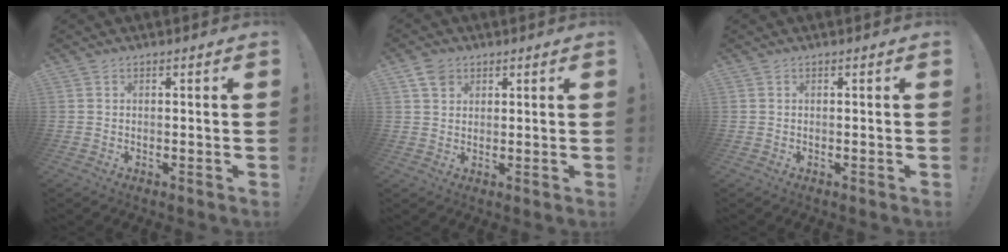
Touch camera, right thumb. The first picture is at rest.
{"total": 4.5, "force": [2.6, 3.1, 1.9], "torque": [-0.035, -0.004, 0.051]}
{"total": 0.0}